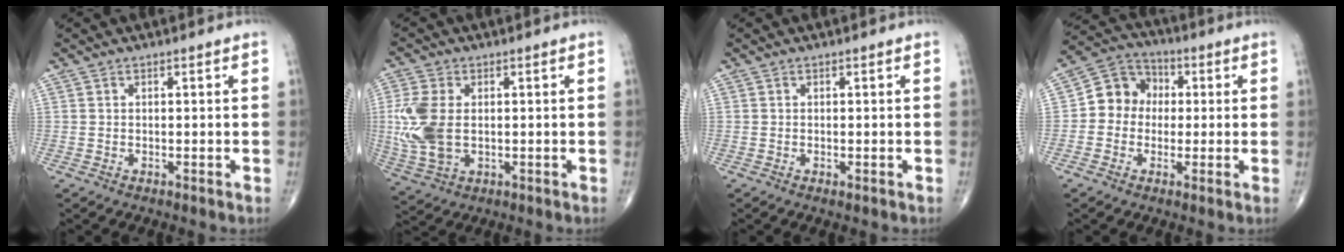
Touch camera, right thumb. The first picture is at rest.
{"total": 10.8, "force": [0.3, 6.7, 8.4], "torque": [-0.203, -0.003, 0.014]}
{"total": 0.5, "force": [-0.2, 0.2, 0.5], "torque": [-0.010, -0.003, -0.004]}
{"total": 9.0, "force": [0.2, 7.9, 4.2], "torque": [-0.042, 0.029, -0.013]}